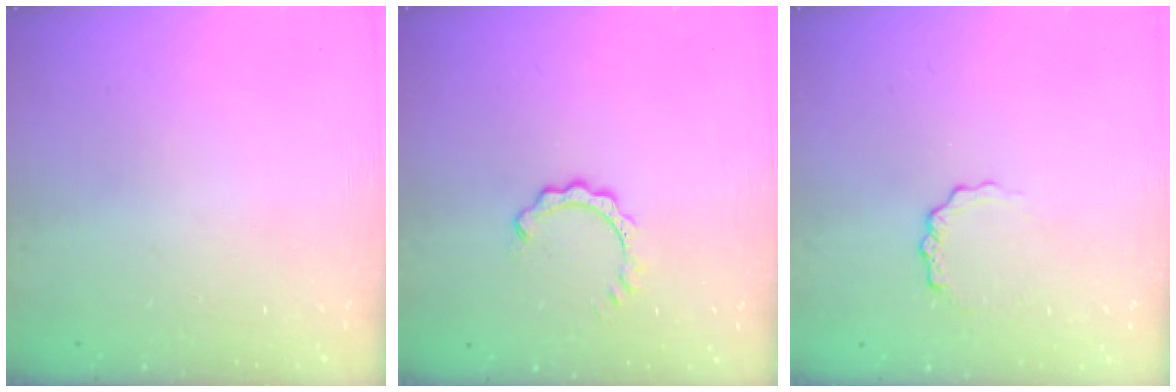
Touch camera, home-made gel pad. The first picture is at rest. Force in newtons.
{"total": 4.4, "press": 4.4, "slide": 0.2}
{"total": 3.7, "press": 3.6, "slide": 0.5}